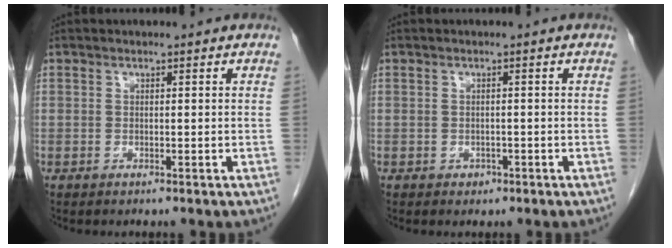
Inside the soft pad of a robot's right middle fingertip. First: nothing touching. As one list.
[{"total": 1.0, "force": [-0.5, 0.8, 0.3], "torque": [-0.005, 0.002, -0.006]}]